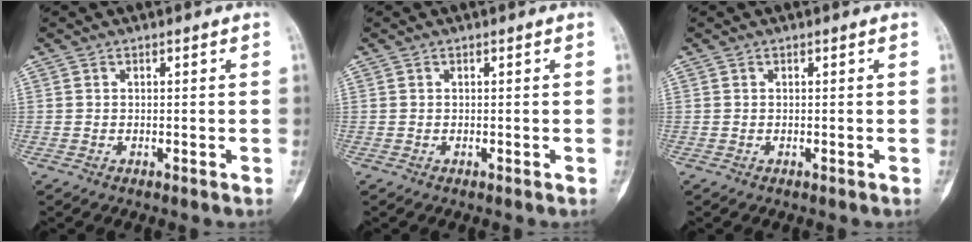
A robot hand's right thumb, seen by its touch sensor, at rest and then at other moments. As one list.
[{"total": 0.0}, {"total": 0.0}]